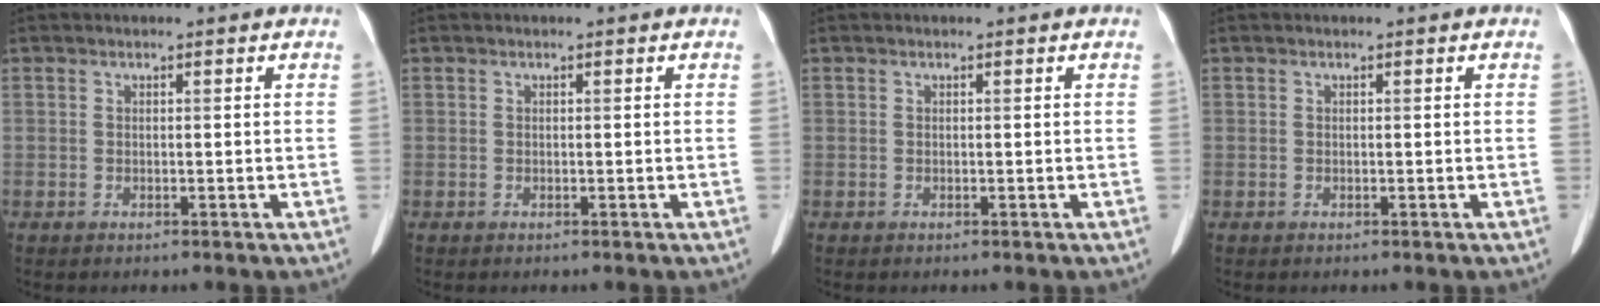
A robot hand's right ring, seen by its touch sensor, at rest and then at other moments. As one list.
[{"total": 0.0}, {"total": 0.0}, {"total": 0.0}]